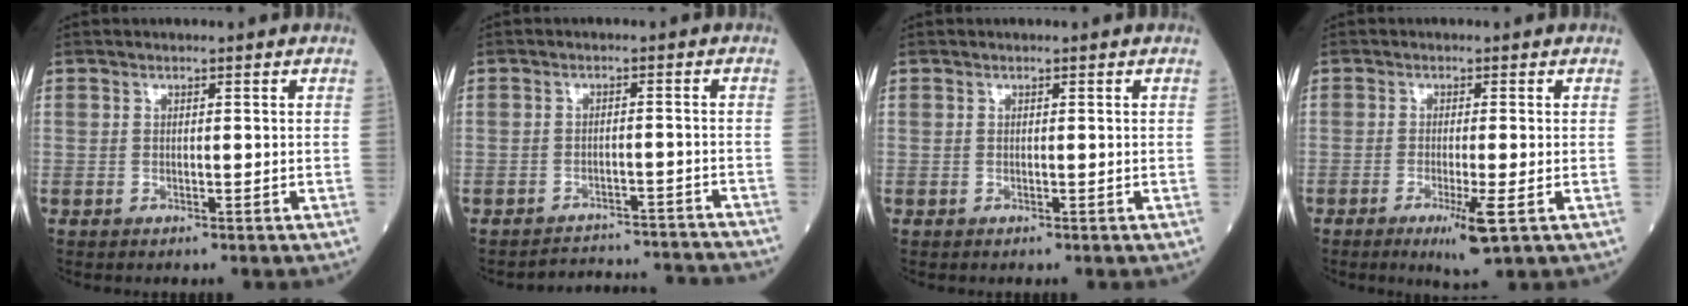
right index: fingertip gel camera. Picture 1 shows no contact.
{"total": 11.2, "force": [-11.2, 0.7, 0.5], "torque": [0.000, 0.015, -0.134]}
{"total": 0.0}
{"total": 4.8, "force": [-2.1, -0.1, 4.4], "torque": [-0.072, -0.015, -0.033]}